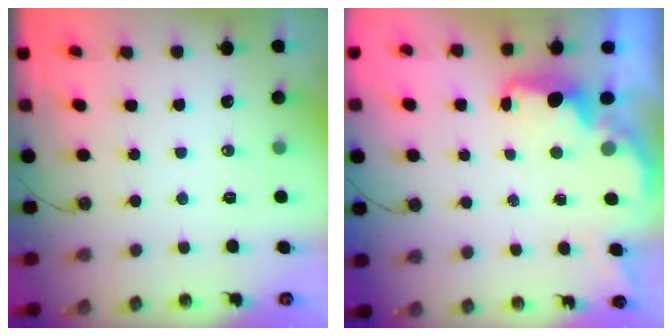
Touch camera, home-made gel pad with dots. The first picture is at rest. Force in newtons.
{"total": 2.2, "press": 2.0, "slide": 0.8}